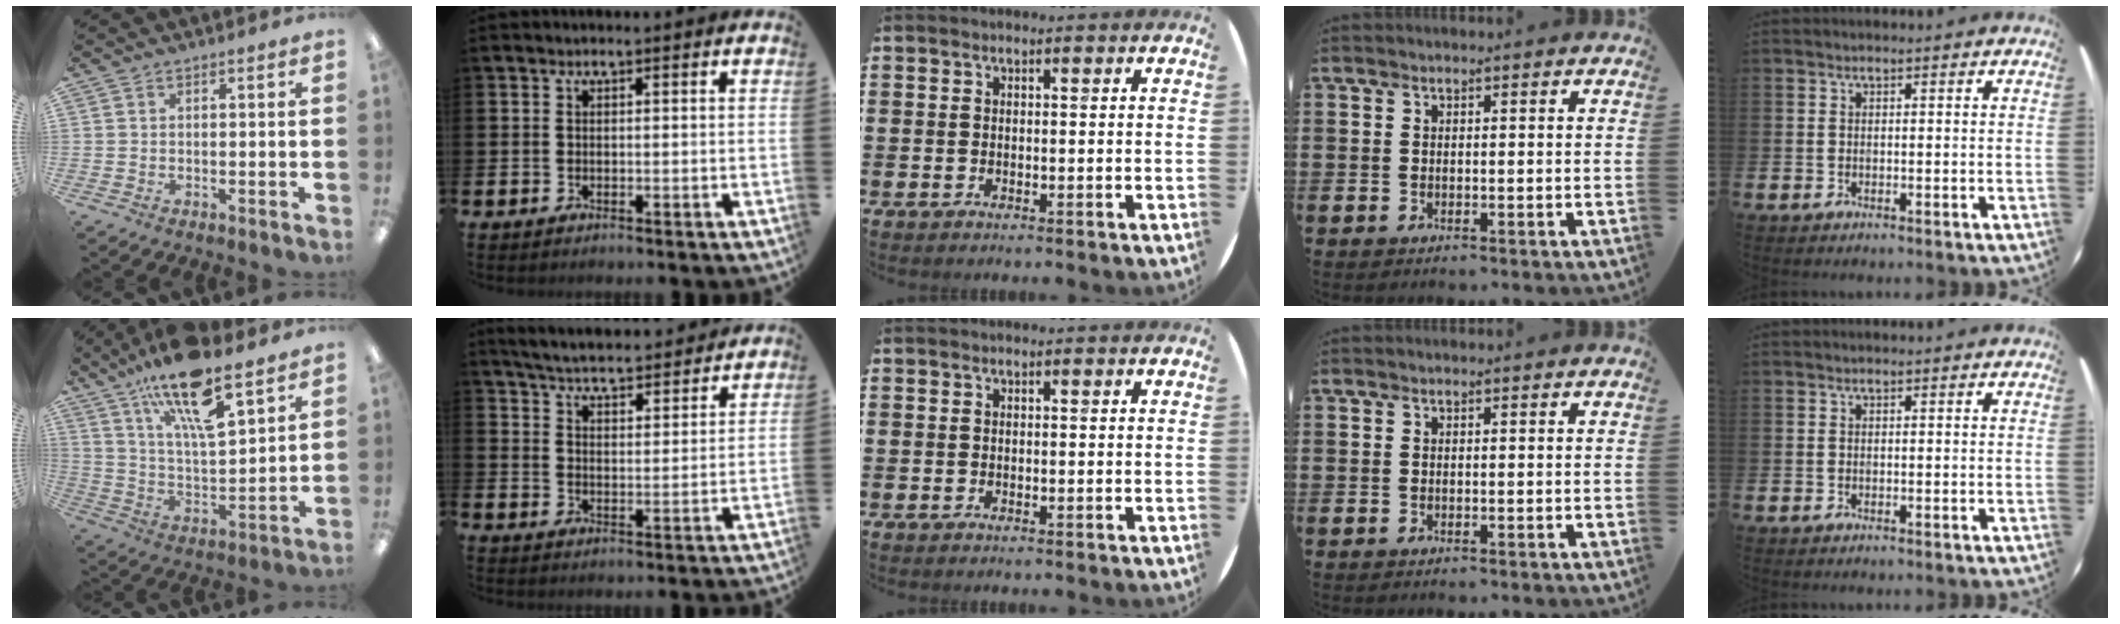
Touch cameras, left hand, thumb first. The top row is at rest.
{"thumb": {"total": 17.6, "force": [12.7, 4.8, 11.1], "torque": [-0.196, -0.067, 0.213]}, "index": {"total": 5.7, "force": [5.6, 0.6, 0.7], "torque": [-0.038, -0.038, 0.098]}}